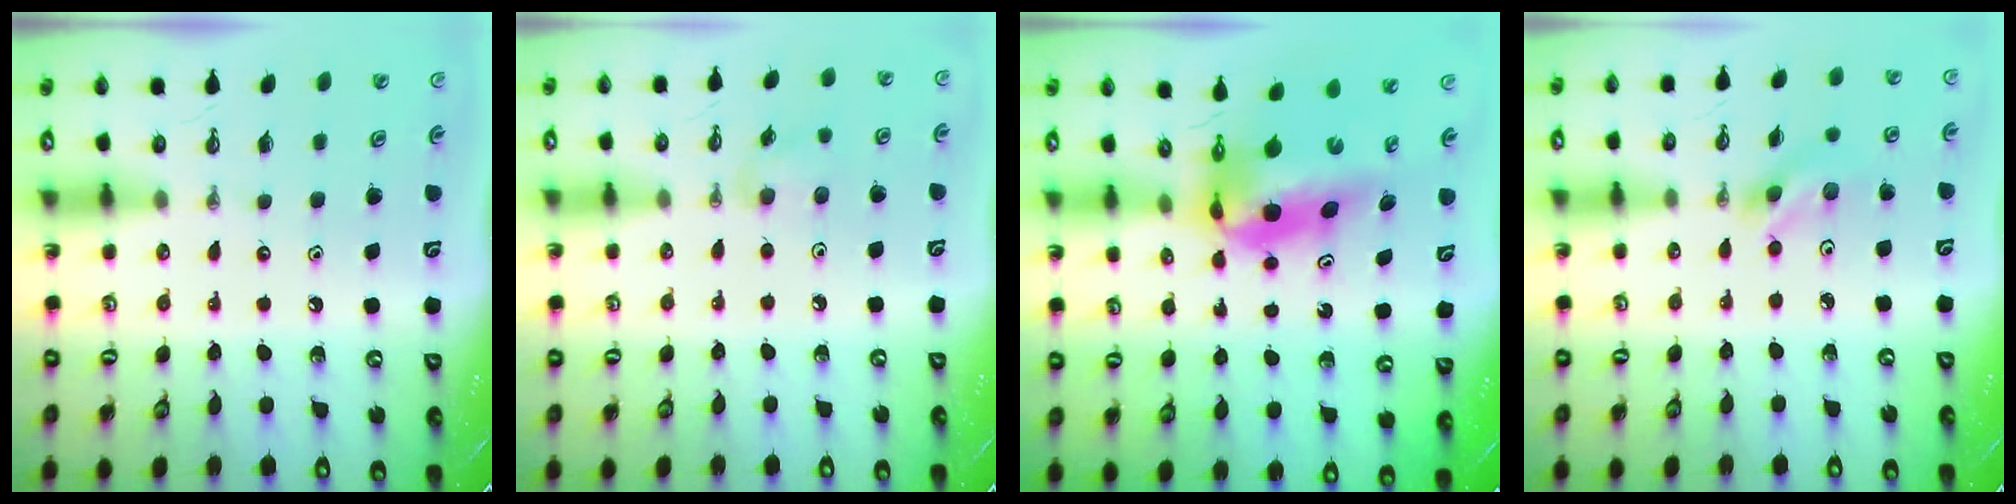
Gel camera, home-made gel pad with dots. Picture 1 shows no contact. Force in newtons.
{"total": 5.5, "press": 5.4, "slide": 1.1}
{"total": 8.4, "press": 8.3, "slide": 1.5}
{"total": 4.1, "press": 4.1, "slide": 0.3}